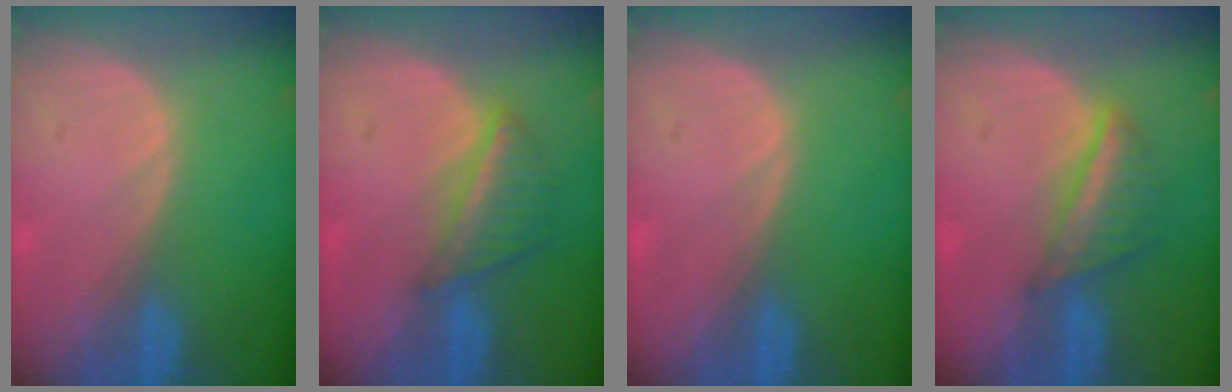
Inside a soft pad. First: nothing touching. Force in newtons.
{"total": 5.6, "press": 5.1, "slide": 2.3}
{"total": 0.0}
{"total": 5.3, "press": 5.3, "slide": 0.2}